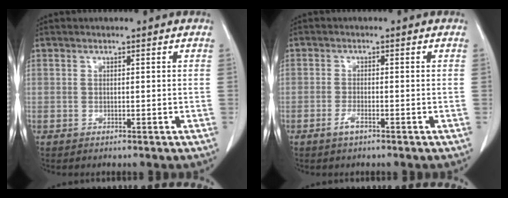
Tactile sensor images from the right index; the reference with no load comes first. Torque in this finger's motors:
{"motor_torque": [0.28, -0.21, 0.03, 0.01]}